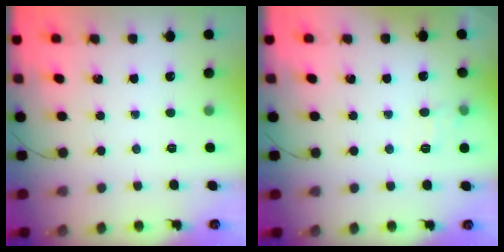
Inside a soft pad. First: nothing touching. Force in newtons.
{"total": 4.1, "press": 3.6, "slide": 1.9}